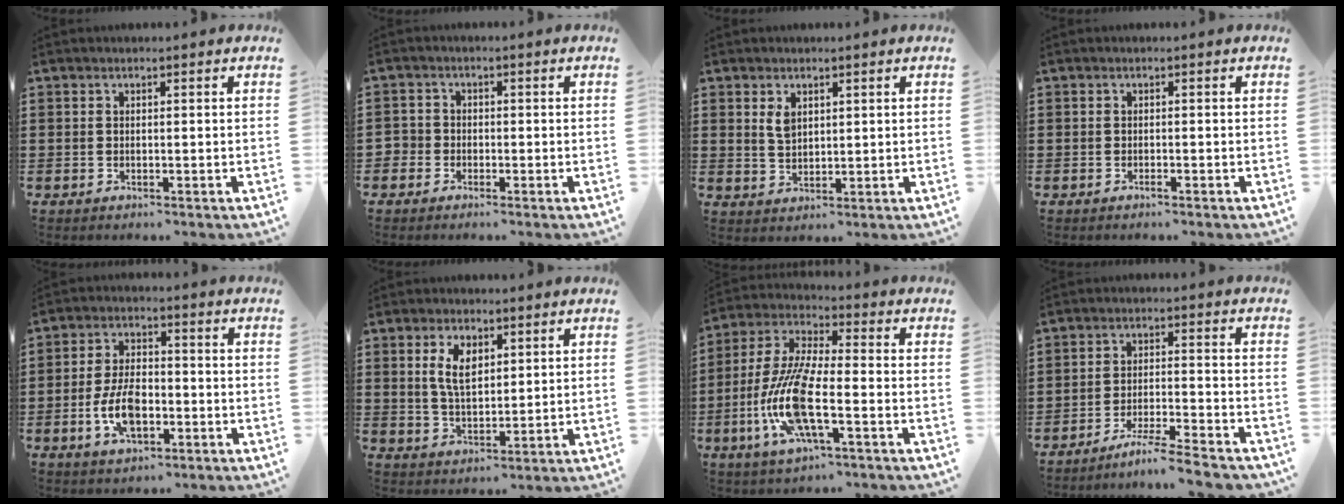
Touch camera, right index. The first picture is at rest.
{"total": 1.8, "force": [-1.2, 1.4, 0.0], "torque": [-0.008, 0.002, -0.028]}
{"total": 2.7, "force": [1.4, 1.5, 1.8], "torque": [-0.041, 0.002, 0.027]}
{"total": 0.6, "force": [-0.4, 0.0, 0.4], "torque": [-0.008, -0.004, -0.007]}
{"total": 6.9, "force": [-2.0, 3.5, 5.6], "torque": [-0.123, 0.002, -0.039]}
{"total": 5.7, "force": [2.1, 3.0, 4.3], "torque": [-0.087, 0.010, 0.034]}
{"total": 12.1, "force": [-4.0, 3.1, 11.1], "torque": [-0.250, -0.020, -0.076]}
{"total": 5.7, "force": [-5.2, -0.7, 2.2], "torque": [-0.043, -0.014, -0.101]}